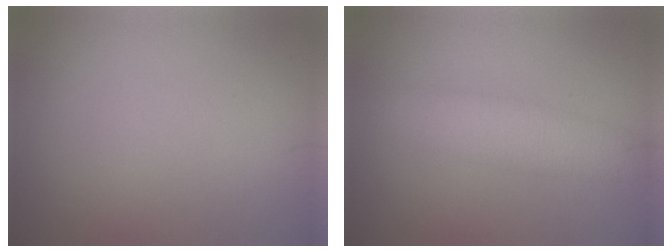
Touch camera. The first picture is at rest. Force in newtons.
{"total": 4.1, "press": 4.1, "slide": 0.1}